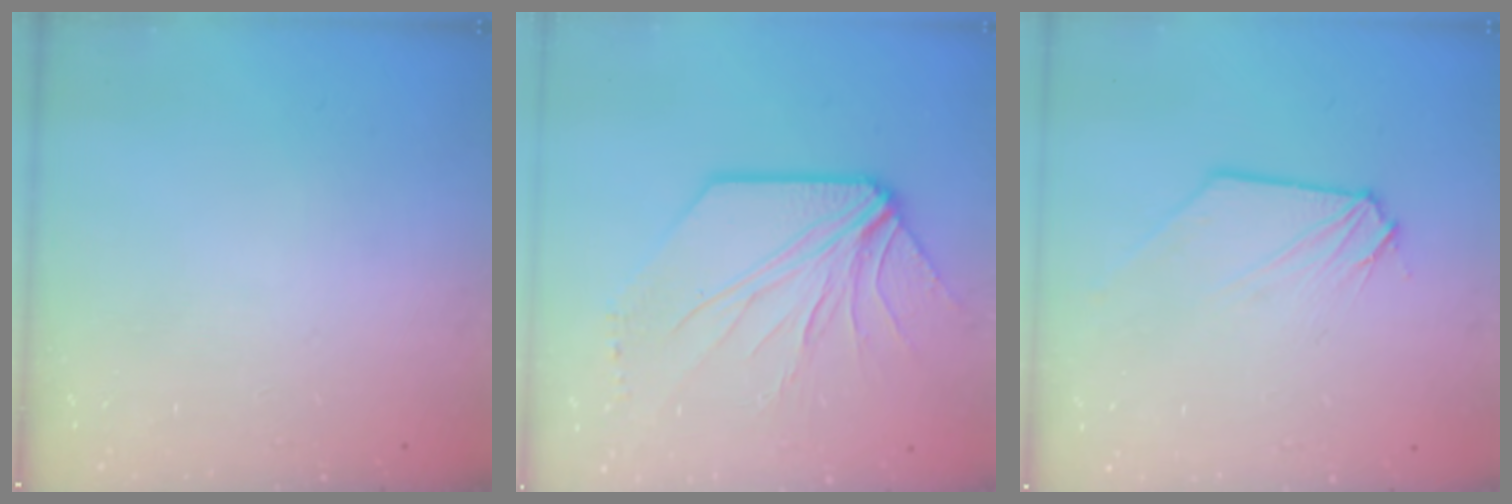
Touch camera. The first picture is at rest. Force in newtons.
{"total": 9.6, "press": 9.5, "slide": 1.7}
{"total": 0.6, "press": 0.6, "slide": 0.0}